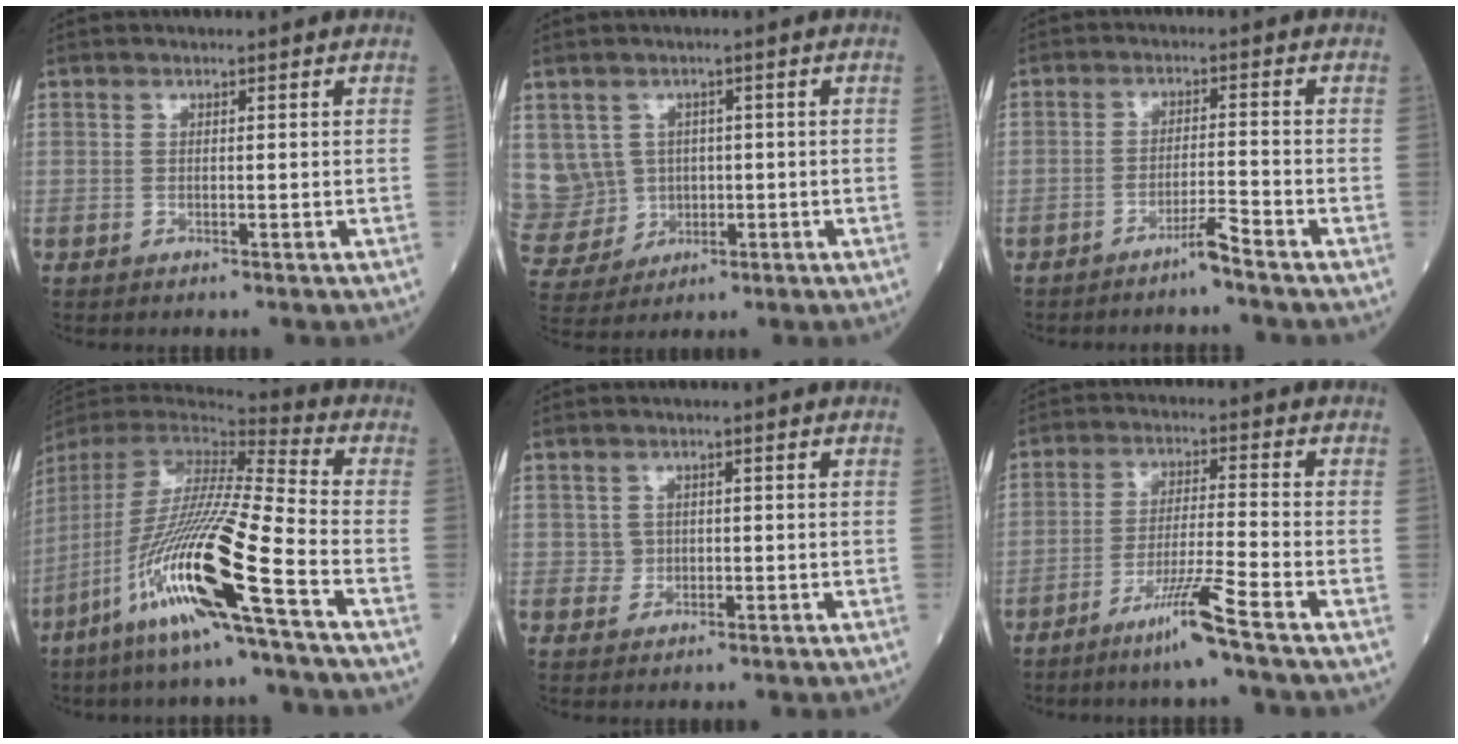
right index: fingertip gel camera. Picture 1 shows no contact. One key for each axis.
{"total": 9.9, "fx": 1.2, "fy": 9.6, "fz": 1.8, "tx": -0.069, "ty": 0.040, "tz": 0.045}
{"total": 3.2, "fx": -2.6, "fy": -0.6, "fz": 1.8, "tx": -0.031, "ty": -0.005, "tz": -0.050}
{"total": 21.1, "fx": -10.1, "fy": -0.1, "fz": 18.6, "tx": -0.402, "ty": -0.055, "tz": -0.205}
{"total": 1.6, "fx": 0.1, "fy": 1.6, "fz": 0.2, "tx": 0.000, "ty": 0.003, "tz": 0.003}
{"total": 7.5, "fx": -5.0, "fy": -1.3, "fz": 5.5, "tx": -0.099, "ty": -0.019, "tz": -0.101}